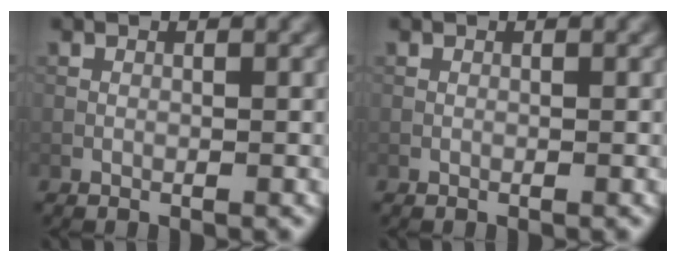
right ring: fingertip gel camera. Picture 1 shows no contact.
{"total": 0.0}